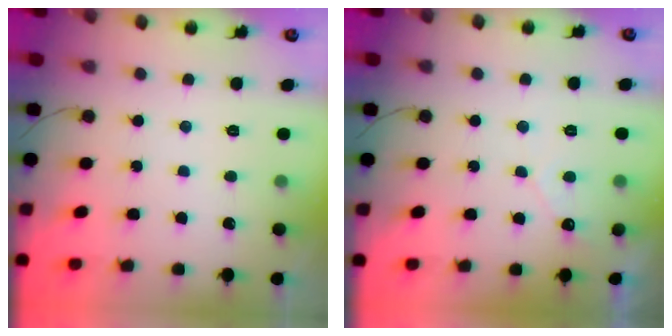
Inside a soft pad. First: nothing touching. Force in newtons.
{"total": 2.8, "press": 2.8, "slide": 0.1}